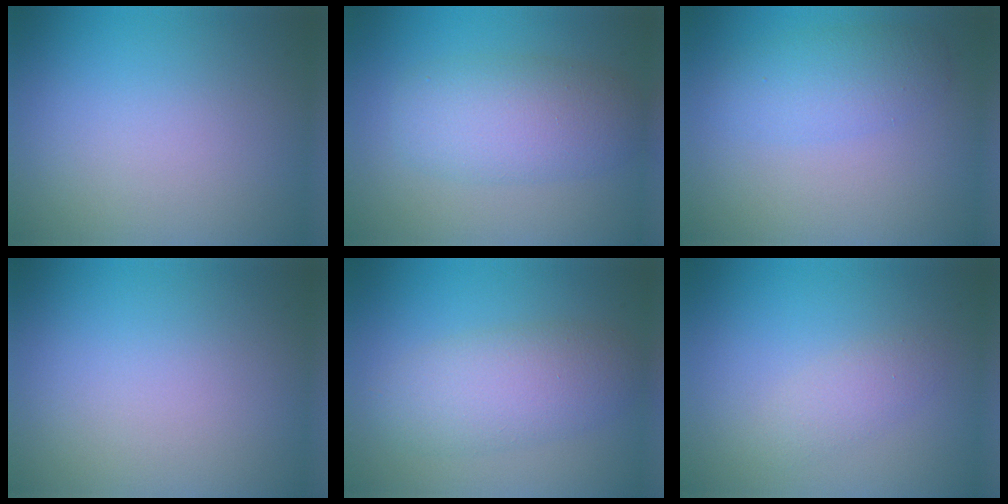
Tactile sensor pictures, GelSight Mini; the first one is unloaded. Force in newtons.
{"total": 5.0, "press": 5.0, "slide": 0.2}
{"total": 3.0, "press": 3.0, "slide": 0.1}
{"total": 0.0}
{"total": 4.7, "press": 4.7, "slide": 0.1}
{"total": 1.6, "press": 1.6, "slide": 0.1}